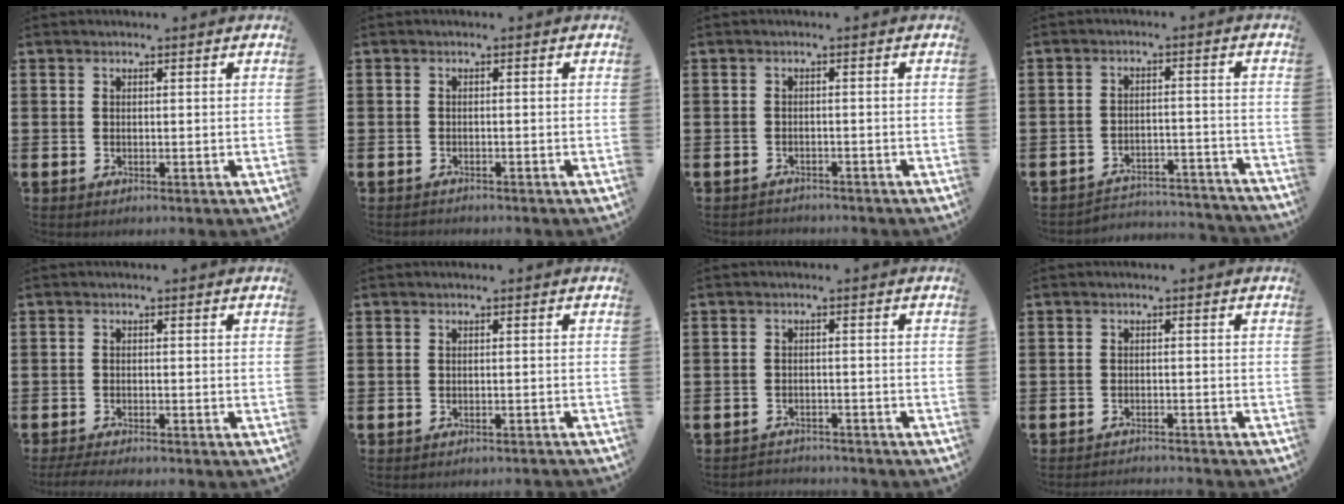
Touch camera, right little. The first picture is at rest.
{"total": 0.6, "force": [-0.6, 0.0, -0.1], "torque": [0.000, -0.002, -0.012]}
{"total": 1.1, "force": [-1.1, 0.1, -0.1], "torque": [-0.001, 0.002, -0.023]}
{"total": 3.7, "force": [-3.6, 0.5, 0.2], "torque": [-0.008, 0.006, -0.078]}
{"total": 1.5, "force": [-1.3, 0.0, 0.8], "torque": [-0.013, 0.001, -0.025]}
{"total": 0.7, "force": [-0.6, -0.1, 0.1], "torque": [0.000, -0.001, -0.014]}
{"total": 1.8, "force": [-1.8, 0.1, -0.3], "torque": [-0.001, 0.004, -0.041]}
{"total": 1.3, "force": [-1.3, -0.2, -0.1], "torque": [0.000, 0.003, -0.028]}